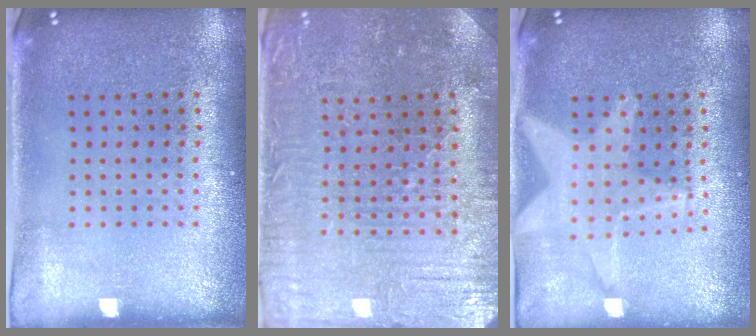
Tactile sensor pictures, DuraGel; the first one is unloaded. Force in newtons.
{"total": 1.6, "press": 1.5, "slide": 0.5}
{"total": 1.3, "press": 1.2, "slide": 0.3}